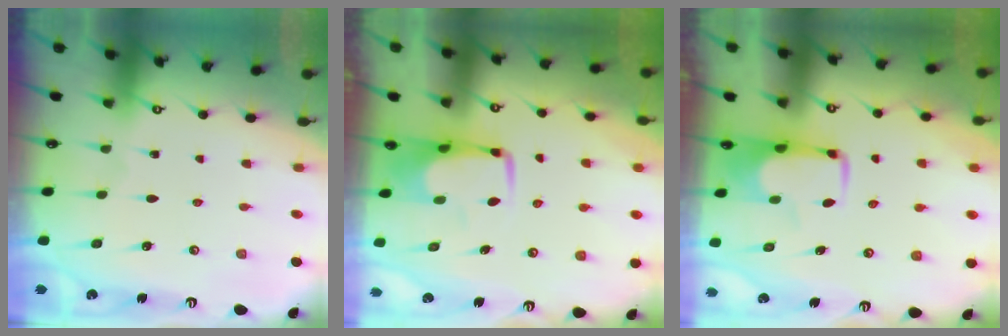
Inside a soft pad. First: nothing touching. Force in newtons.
{"total": 0.0}
{"total": 1.6, "press": 1.5, "slide": 0.4}